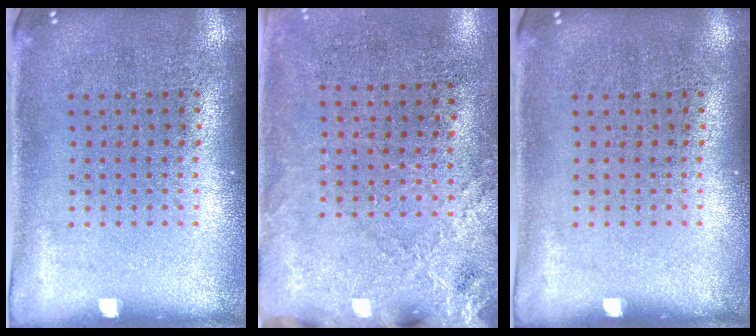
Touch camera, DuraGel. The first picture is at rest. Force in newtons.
{"total": 2.4, "press": 2.1, "slide": 1.2}
{"total": 0.0}